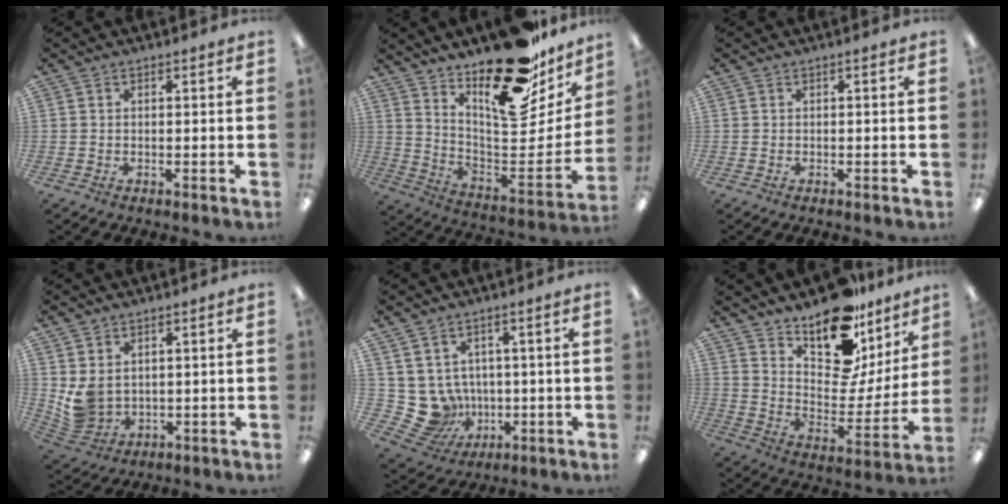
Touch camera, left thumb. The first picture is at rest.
{"total": 25.1, "force": [18.0, 10.2, 14.3], "torque": [-0.169, -0.135, 0.303]}
{"total": 0.0}
{"total": 6.2, "force": [2.7, 4.8, 2.7], "torque": [-0.074, -0.009, 0.057]}
{"total": 8.2, "force": [0.8, 8.0, 1.9], "torque": [-0.078, -0.024, 0.025]}
{"total": 18.4, "force": [14.0, 8.3, 8.5], "torque": [-0.130, -0.112, 0.245]}